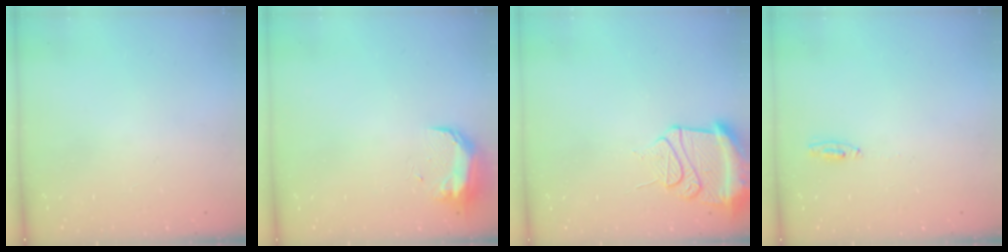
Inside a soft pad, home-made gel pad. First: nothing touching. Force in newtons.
{"total": 8.9, "press": 8.9, "slide": 0.8}
{"total": 12.9, "press": 12.8, "slide": 1.5}
{"total": 4.2, "press": 2.6, "slide": 3.3}